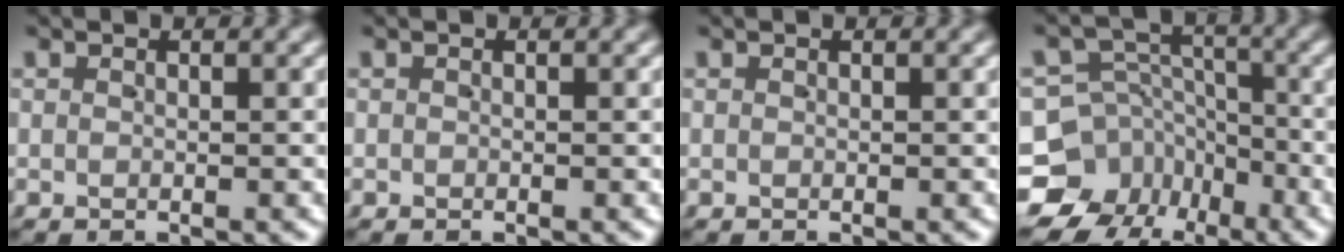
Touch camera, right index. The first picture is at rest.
{"total": 0.0}
{"total": 0.0}
{"total": 14.4, "force": [-5.2, 12.5, 5.0], "torque": [-0.101, -0.058, -0.082]}